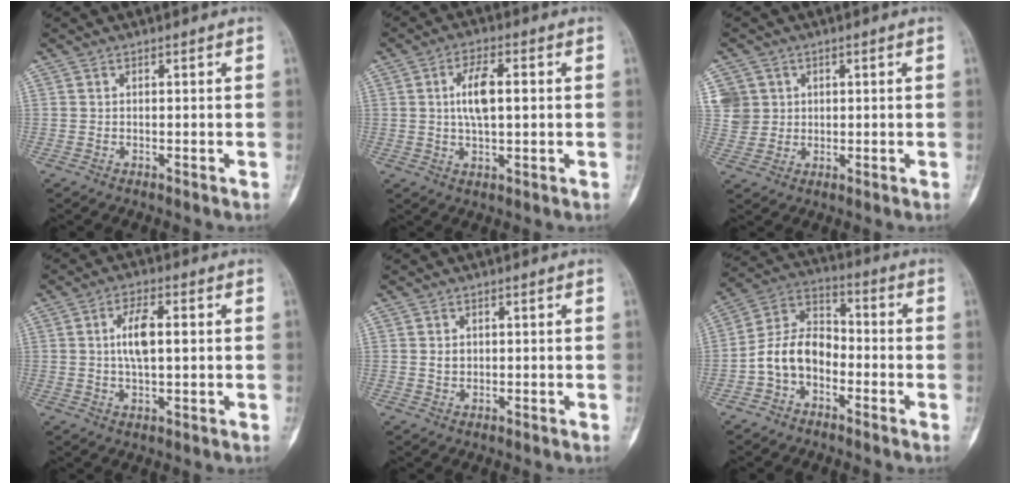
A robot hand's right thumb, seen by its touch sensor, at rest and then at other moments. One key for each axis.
{"total": 7.6, "fx": 1.0, "fy": 3.1, "fz": 6.8, "tx": -0.122, "ty": 0.004, "tz": 0.014}
{"total": 5.2, "fx": 1.7, "fy": 4.9, "fz": 0.7, "tx": 0.010, "ty": -0.003, "tz": 0.034}
{"total": 7.0, "fx": 1.0, "fy": 2.8, "fz": 6.4, "tx": -0.116, "ty": 0.004, "tz": 0.013}
{"total": 1.7, "fx": 0.3, "fy": 1.4, "fz": 1.0, "tx": -0.012, "ty": 0.000, "tz": 0.008}
{"total": 10.3, "fx": -3.4, "fy": 7.3, "fz": 6.5, "tx": -0.108, "ty": 0.047, "tz": -0.077}